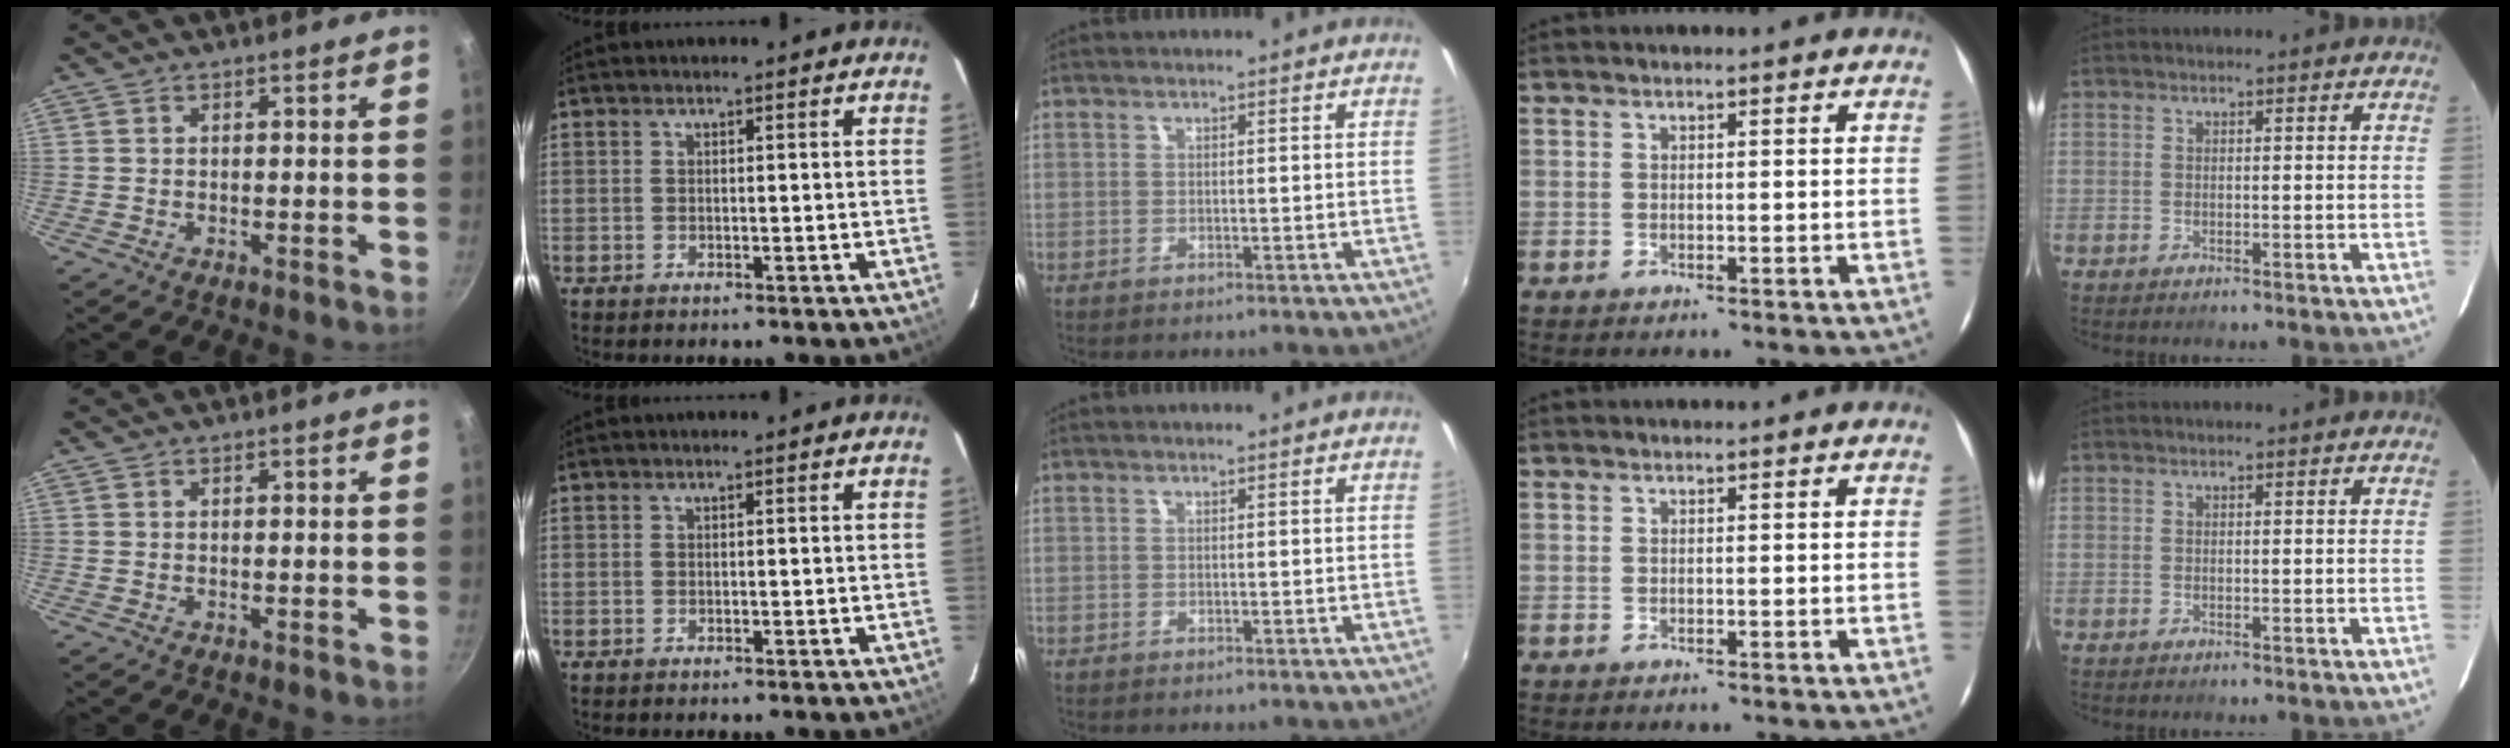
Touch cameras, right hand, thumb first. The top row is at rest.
{}